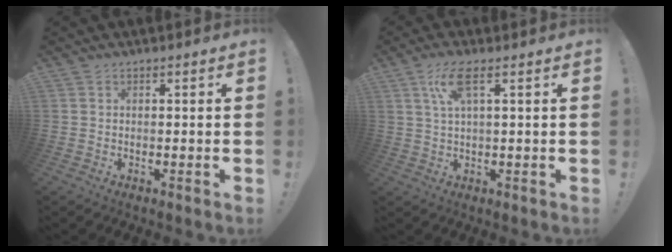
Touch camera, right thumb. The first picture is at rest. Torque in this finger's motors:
{"motor_torque": [-0.74, 0.81, 0.49, 0.15, 0.03]}